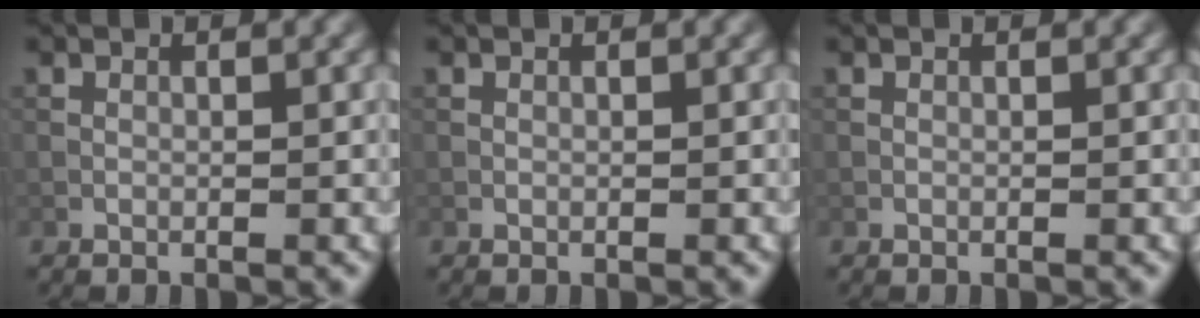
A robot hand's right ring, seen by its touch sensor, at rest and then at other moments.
{"total": 0.0}
{"total": 0.0}